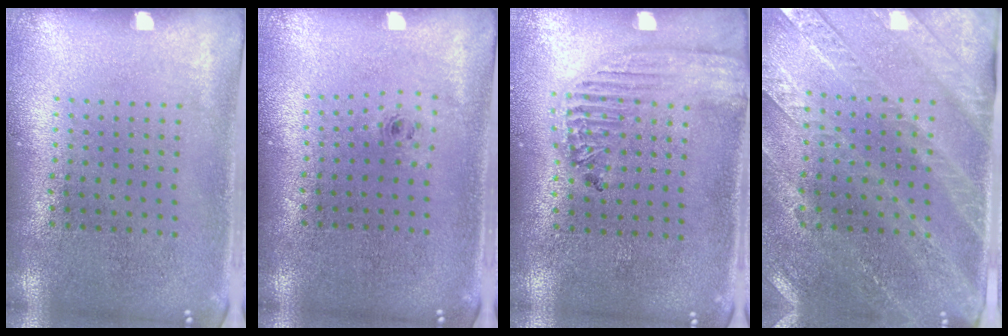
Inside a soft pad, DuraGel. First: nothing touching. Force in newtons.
{"total": 0.5, "press": 0.2, "slide": 0.5}
{"total": 1.8, "press": 1.6, "slide": 0.7}
{"total": 2.9, "press": 2.7, "slide": 1.2}